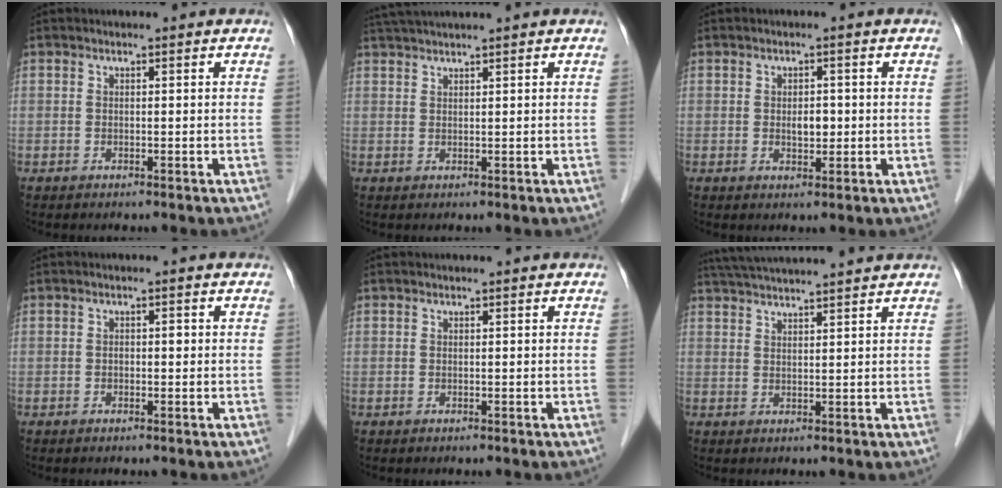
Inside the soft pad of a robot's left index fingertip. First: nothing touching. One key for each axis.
{"total": 4.2, "fx": 3.7, "fy": -0.9, "fz": 1.9, "tx": -0.032, "ty": 0.028, "tz": 0.072}
{"total": 2.3, "fx": -0.1, "fy": 1.3, "fz": 1.9, "tx": -0.031, "ty": 0.001, "tz": 0.001}
{"total": 1.1, "fx": -0.1, "fy": 0.6, "fz": 1.0, "tx": -0.013, "ty": 0.009, "tz": -0.002}
{"total": 0.0}
{"total": 11.1, "fx": 10.3, "fy": -0.6, "fz": 4.3, "tx": -0.079, "ty": 0.034, "tz": 0.153}